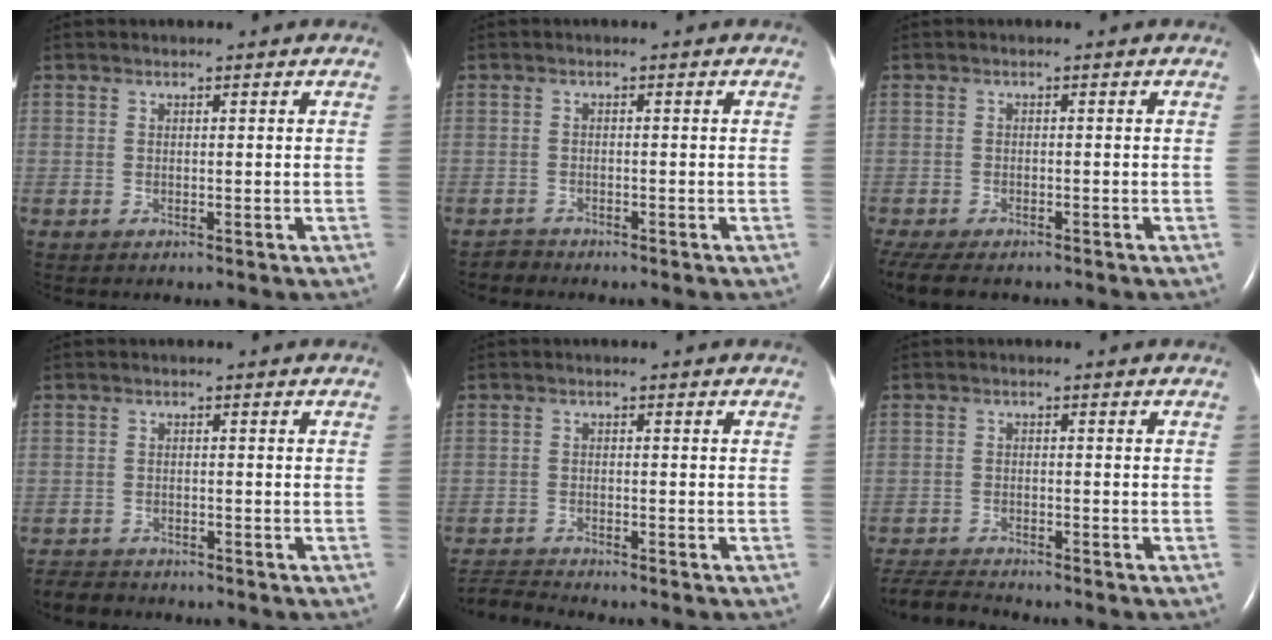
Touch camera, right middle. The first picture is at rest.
{"total": 1.3, "force": [-1.1, 0.1, -0.5], "torque": [0.010, -0.006, -0.022]}
{"total": 10.3, "force": [-8.0, 4.1, 5.2], "torque": [-0.122, -0.013, -0.112]}
{"total": 3.8, "force": [-3.6, 1.1, 0.1], "torque": [-0.006, -0.009, -0.060]}
{"total": 3.9, "force": [-3.8, -1.0, -0.2], "torque": [-0.003, -0.017, -0.071]}
{"total": 5.7, "force": [-5.6, -0.1, 0.9], "torque": [-0.018, -0.019, -0.099]}